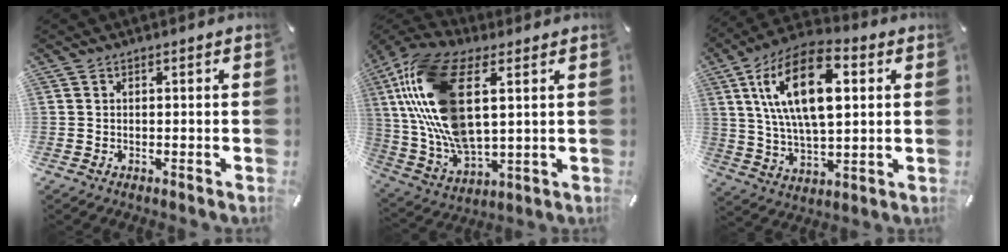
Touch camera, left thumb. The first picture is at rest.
{"total": 20.0, "force": [5.6, 10.2, 16.2], "torque": [-0.378, -0.013, 0.094]}
{"total": 19.5, "force": [6.1, 9.9, 15.6], "torque": [-0.304, -0.004, 0.094]}